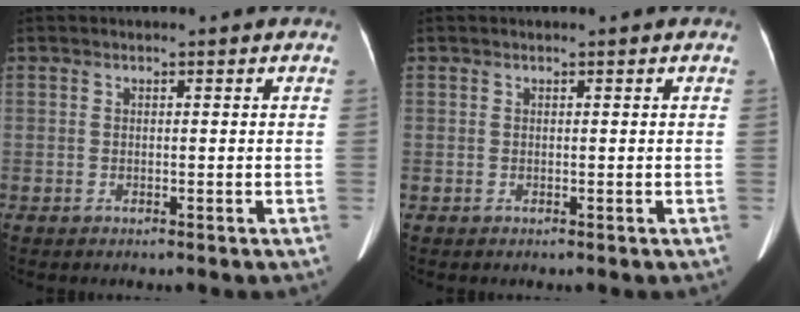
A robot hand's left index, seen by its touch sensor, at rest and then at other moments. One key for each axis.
{"total": 0.0}